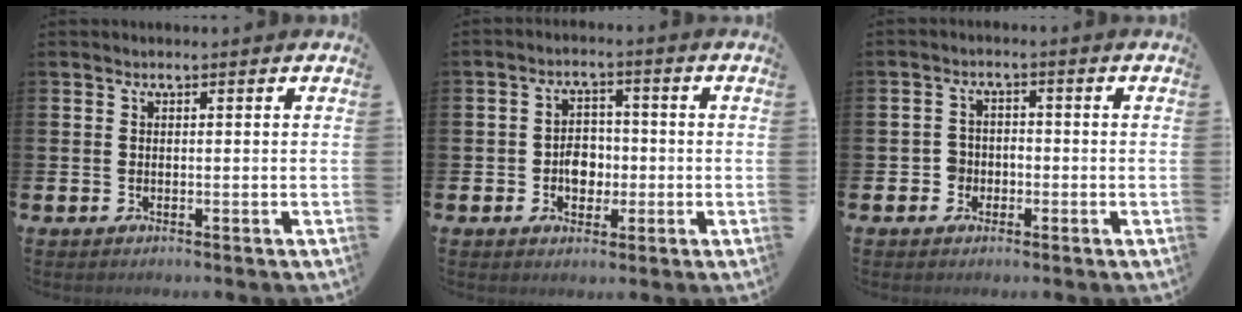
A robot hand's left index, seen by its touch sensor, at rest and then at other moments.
{"total": 4.1, "force": [-0.8, 3.2, 2.4], "torque": [-0.028, -0.001, -0.024]}
{"total": 2.6, "force": [-1.4, 2.1, 0.2], "torque": [-0.004, 0.004, -0.035]}